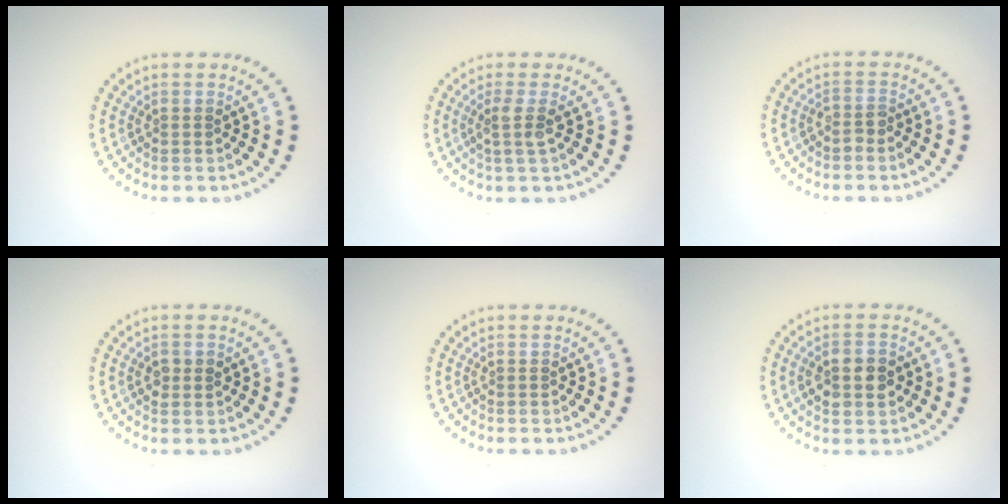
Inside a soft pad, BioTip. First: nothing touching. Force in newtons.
{"total": 1.8, "press": 1.3, "slide": 1.2}
{"total": 1.2, "press": 1.0, "slide": 0.7}
{"total": 1.4, "press": 1.4, "slide": 0.3}
{"total": 0.0}
{"total": 3.7, "press": 3.7, "slide": 0.1}